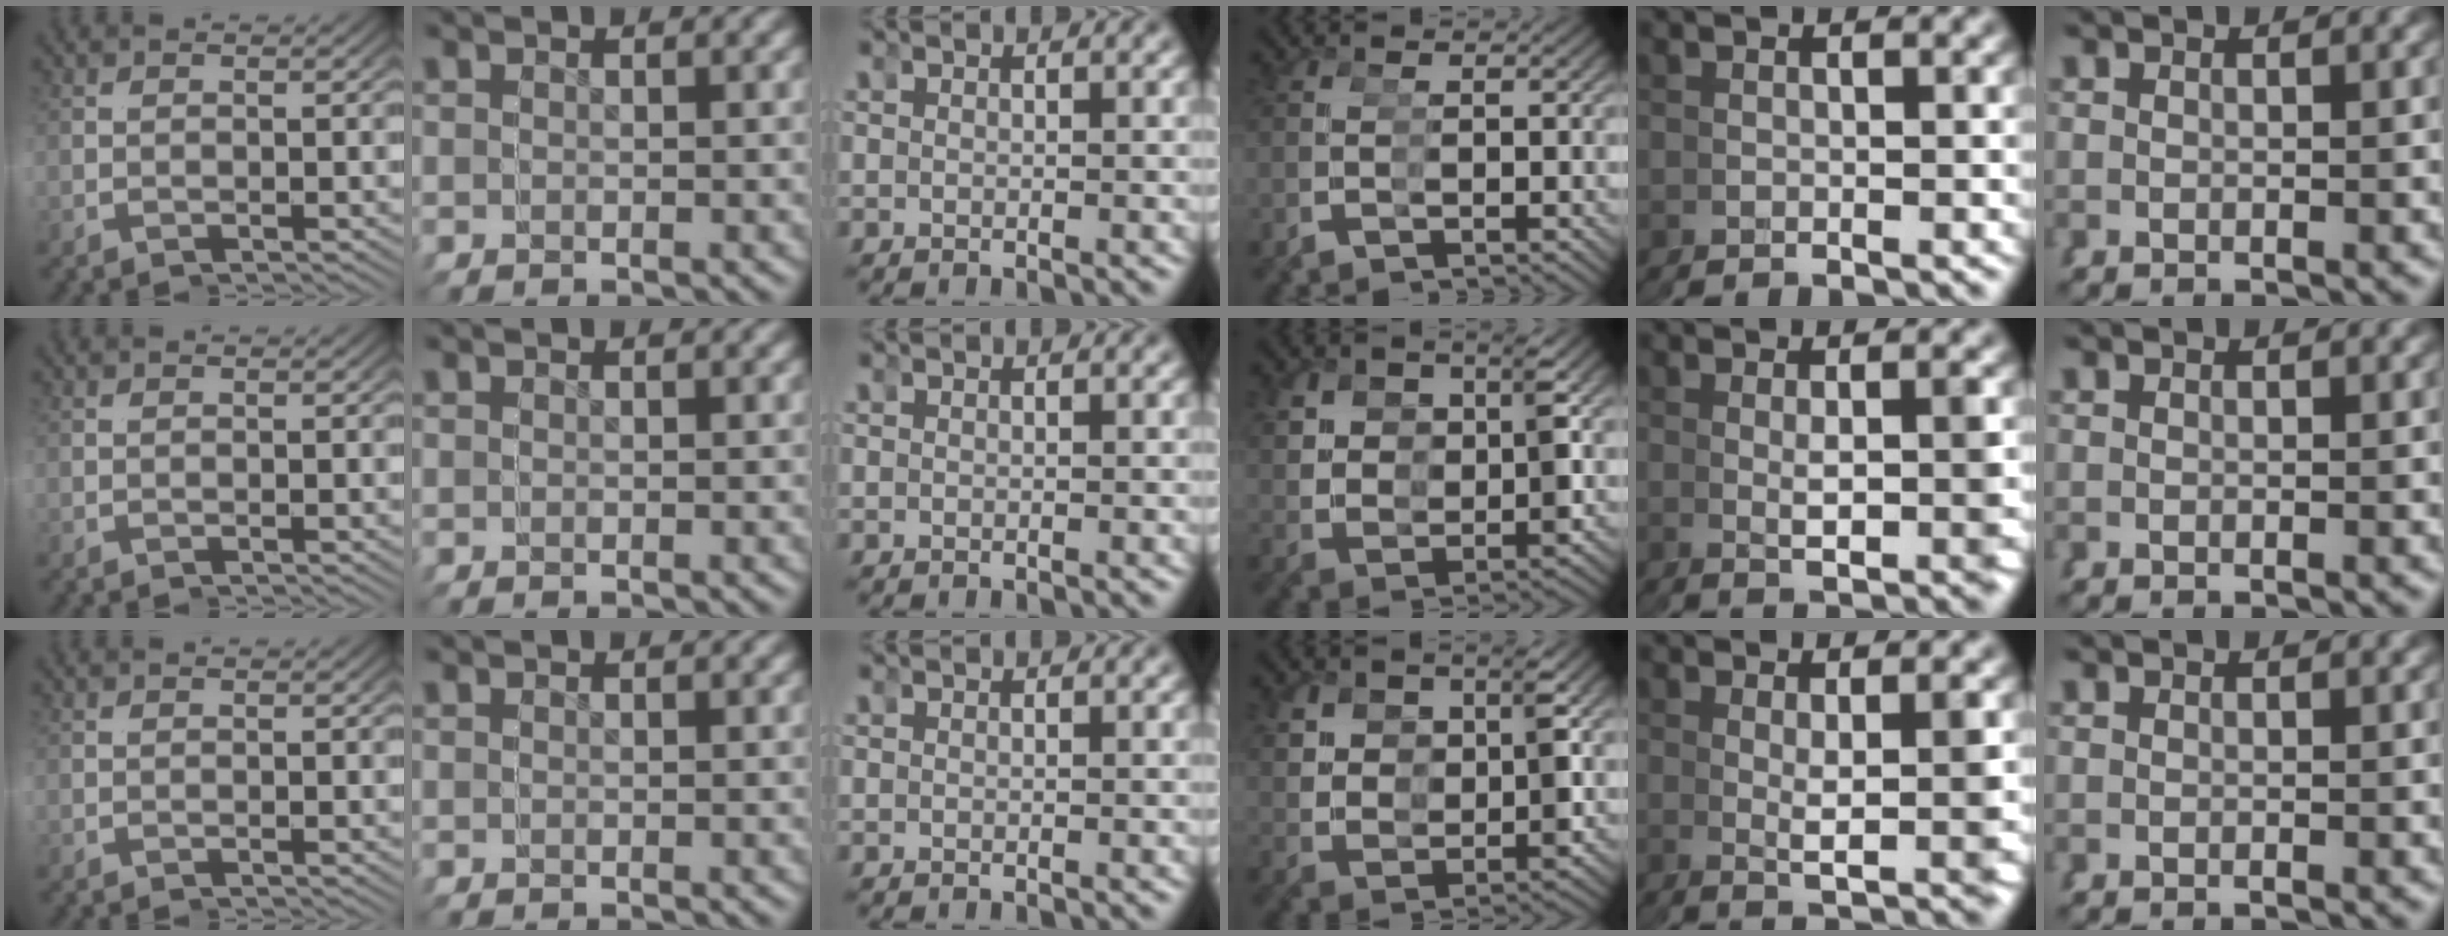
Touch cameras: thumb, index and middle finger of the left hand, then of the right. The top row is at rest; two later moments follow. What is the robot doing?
{"motion": "grasp_and_lifting", "object": "pipette"}